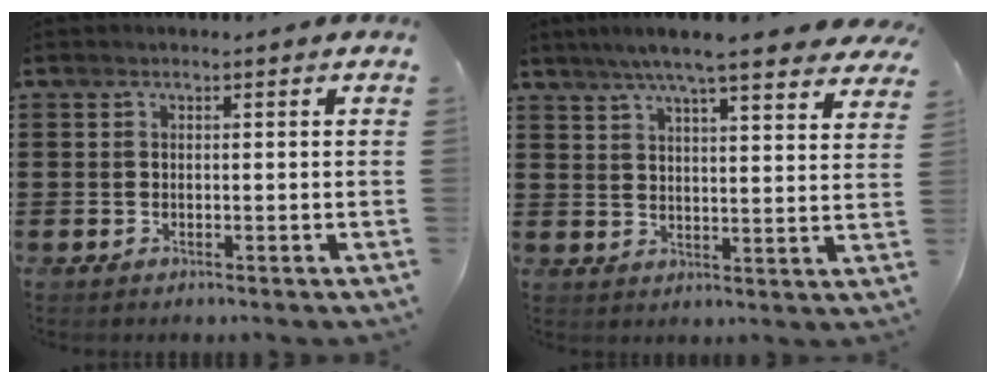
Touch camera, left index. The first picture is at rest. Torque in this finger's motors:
{"motor_torque": [1.78, -0.36, 1.05, 0.21]}